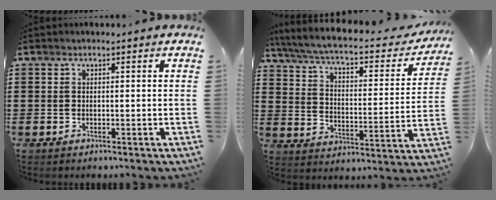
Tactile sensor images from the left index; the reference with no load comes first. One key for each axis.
{"total": 5.5, "fx": 4.7, "fy": 0.5, "fz": 2.8, "tx": -0.078, "ty": -0.038, "tz": 0.073}